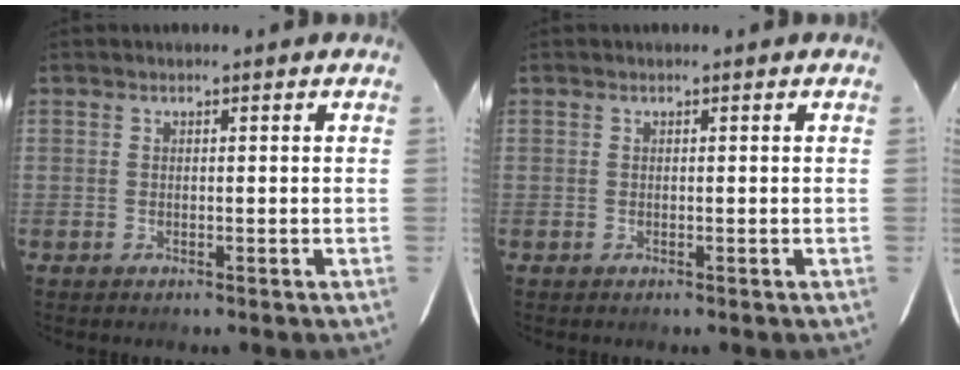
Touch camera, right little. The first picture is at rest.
{"total": 0.0}